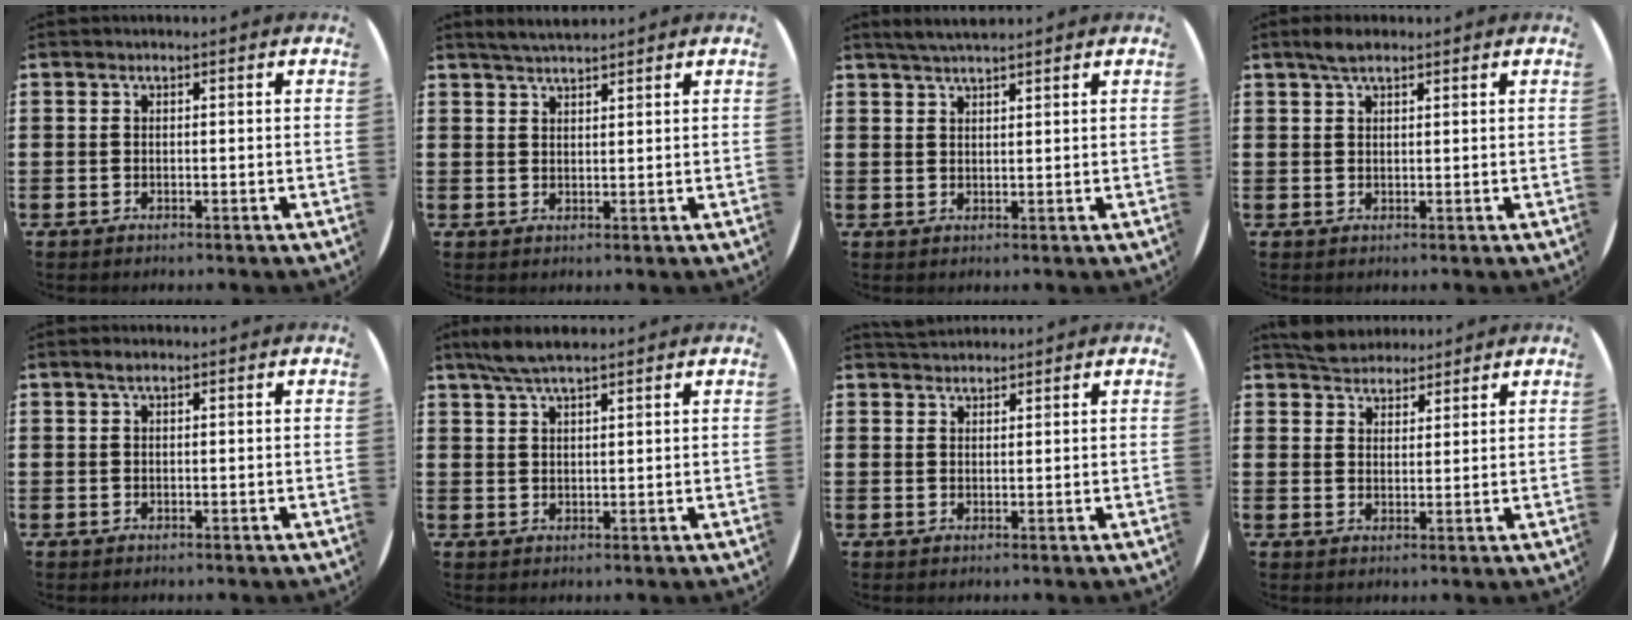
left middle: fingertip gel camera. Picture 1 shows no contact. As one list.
[{"total": 2.9, "force": [2.8, 0.3, 0.7], "torque": [-0.019, 0.000, 0.051]}, {"total": 2.8, "force": [2.6, 0.2, 1.0], "torque": [-0.023, 0.002, 0.048]}, {"total": 2.5, "force": [1.9, 0.8, 1.5], "torque": [-0.024, 0.003, 0.031]}, {"total": 0.9, "force": [0.5, 0.3, 0.7], "torque": [-0.013, 0.004, 0.008]}, {"total": 4.4, "force": [3.7, 0.7, 2.4], "torque": [-0.055, 0.001, 0.066]}, {"total": 1.9, "force": [1.8, 0.6, 0.0], "torque": [-0.002, 0.005, 0.035]}, {"total": 3.9, "force": [3.7, 1.2, 0.1], "torque": [-0.013, -0.003, 0.070]}]